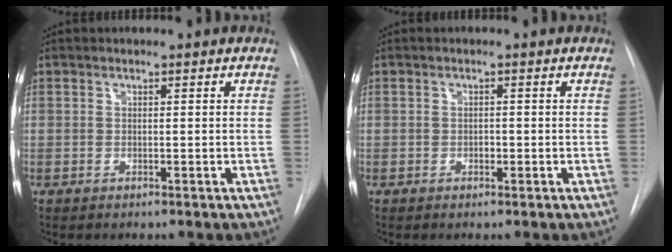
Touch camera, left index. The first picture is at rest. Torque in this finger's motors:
{"motor_torque": [0.12, -0.05, -0.01, 0.00]}